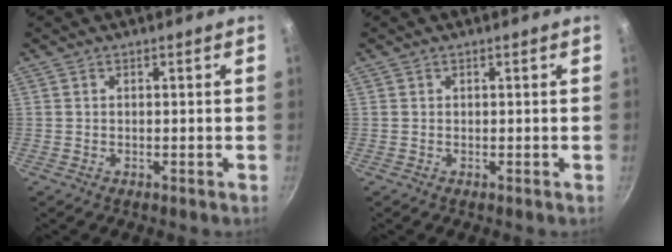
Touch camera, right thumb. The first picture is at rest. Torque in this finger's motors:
{"motor_torque": [0.18, -0.47, 0.12, -0.28, 0.00]}